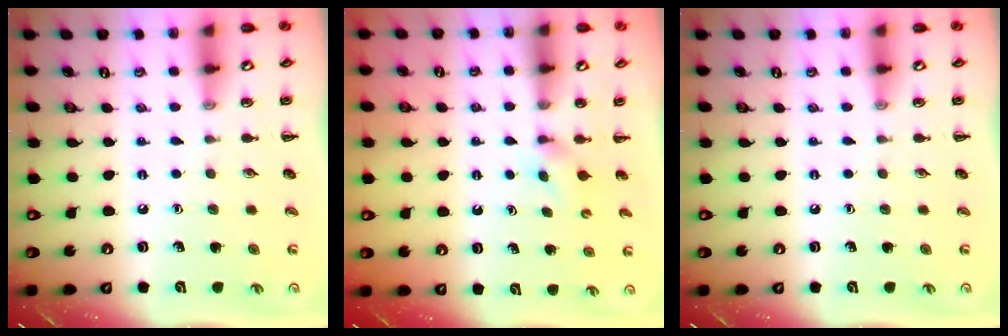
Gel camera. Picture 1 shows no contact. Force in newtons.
{"total": 2.4, "press": 2.3, "slide": 0.9}
{"total": 0.0}